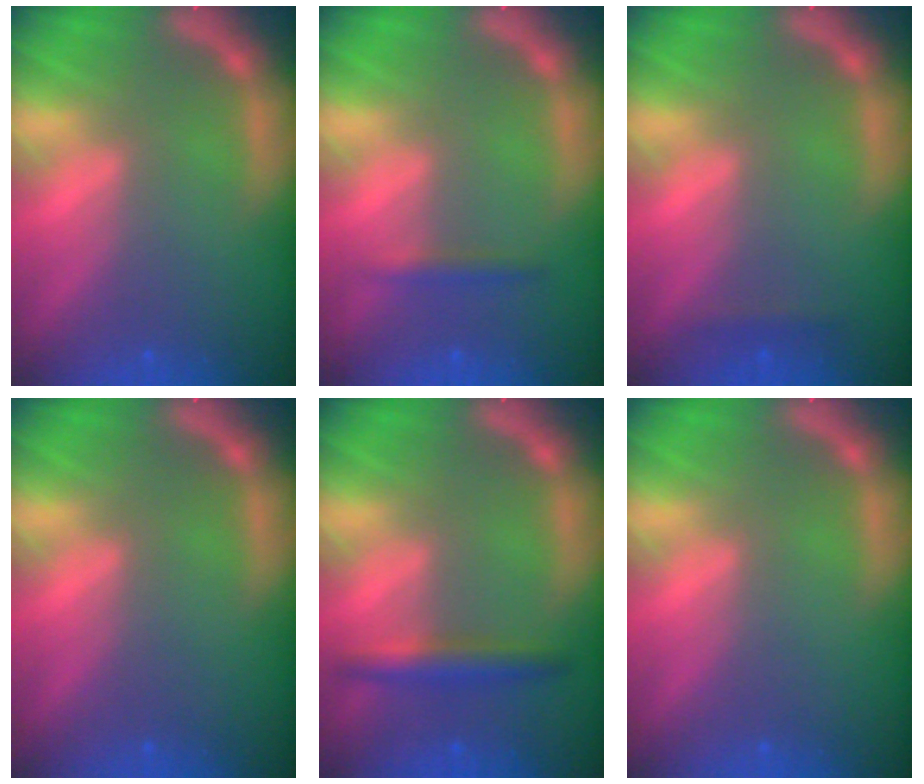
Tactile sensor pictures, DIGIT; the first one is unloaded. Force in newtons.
{"total": 1.4}
{"total": 0.9}
{"total": 0.0}
{"total": 3.0}
{"total": 0.0}